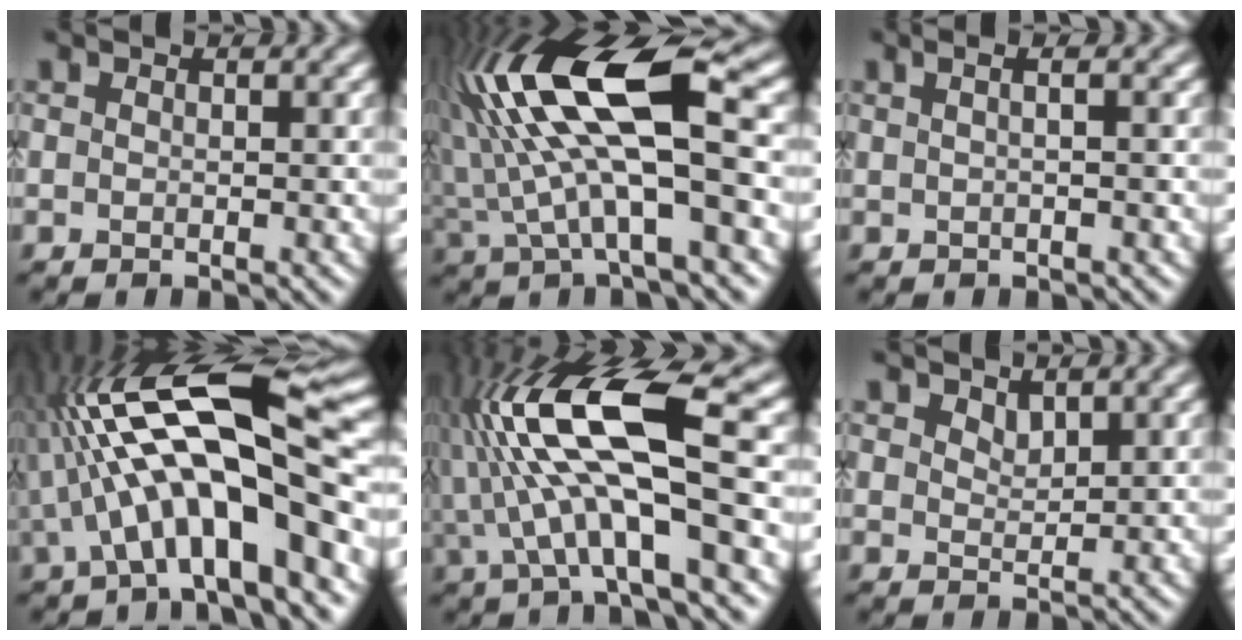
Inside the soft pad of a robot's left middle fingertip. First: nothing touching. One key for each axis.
{"total": 13.9, "fx": 2.5, "fy": 5.0, "fz": 12.7, "tx": -0.251, "ty": 0.016, "tz": 0.039}
{"total": 1.7, "fx": 0.5, "fy": 0.5, "fz": 1.5, "tx": -0.020, "ty": 0.000, "tz": -0.002}
{"total": 14.2, "fx": -0.4, "fy": 4.3, "fz": 13.5, "tx": -0.223, "ty": 0.025, "tz": -0.014}
{"total": 11.3, "fx": 0.8, "fy": 3.3, "fz": 10.8, "tx": -0.203, "ty": 0.021, "tz": 0.009}
{"total": 1.2, "fx": 1.1, "fy": 0.4, "fz": 0.3, "tx": -0.009, "ty": -0.001, "tz": 0.023}